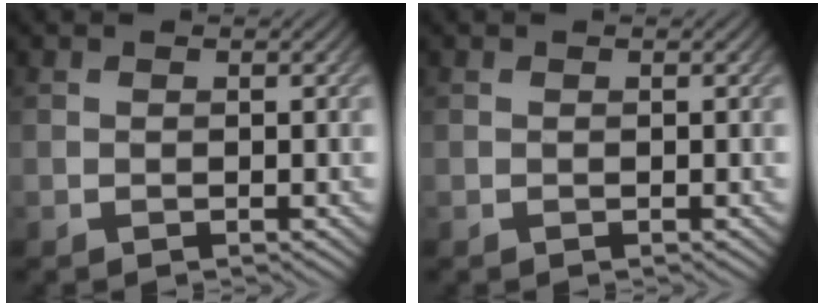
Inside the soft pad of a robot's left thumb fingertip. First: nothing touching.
{"total": 0.0}